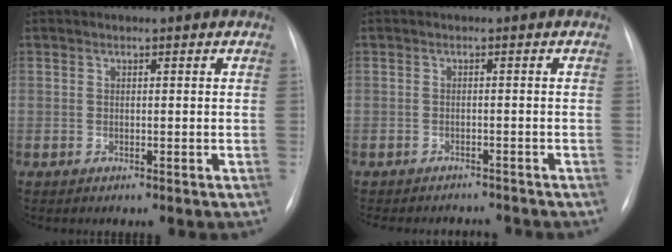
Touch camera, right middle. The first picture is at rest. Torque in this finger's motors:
{"motor_torque": [0.04, -0.10, 0.02, 0.01]}